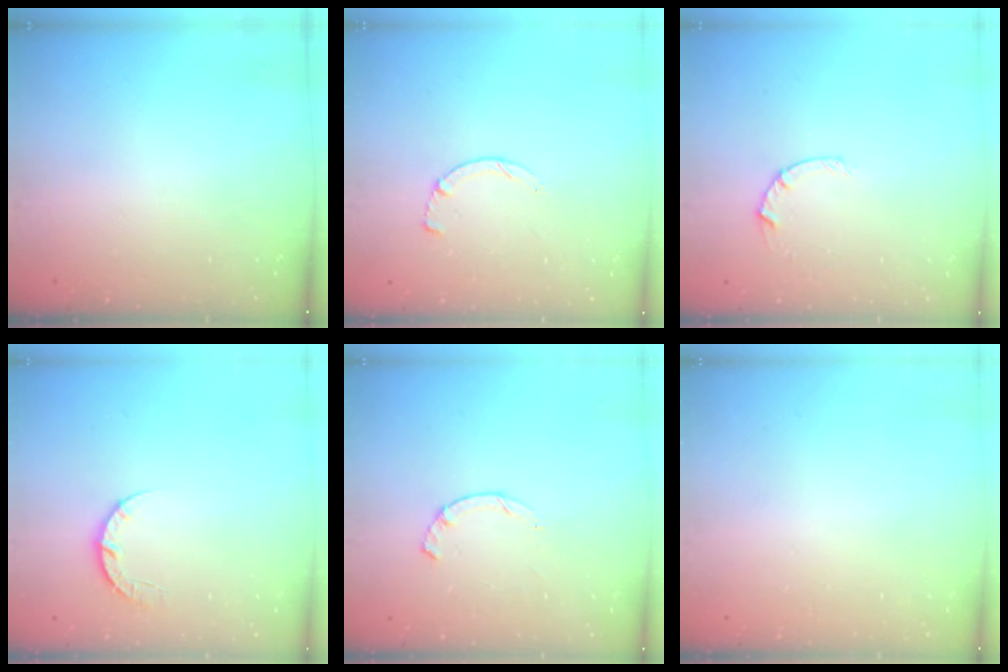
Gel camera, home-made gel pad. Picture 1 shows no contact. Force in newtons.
{"total": 2.5, "press": 2.5, "slide": 0.3}
{"total": 4.5, "press": 4.4, "slide": 0.5}
{"total": 5.1, "press": 5.1, "slide": 0.7}
{"total": 1.9, "press": 1.9, "slide": 0.3}
{"total": 2.7, "press": 2.7, "slide": 0.2}